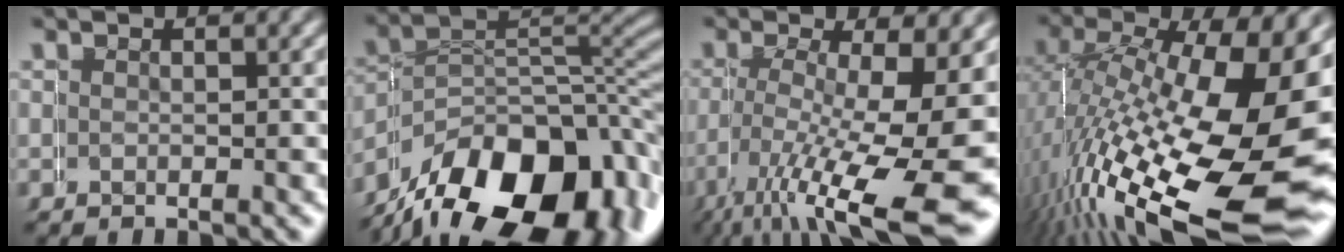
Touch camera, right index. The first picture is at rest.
{"total": 16.2, "force": [-7.1, 9.0, 11.4], "torque": [-0.164, -0.046, -0.084]}
{"total": 8.7, "force": [-2.0, 2.0, 8.3], "torque": [-0.141, -0.039, -0.003]}
{"total": 16.9, "force": [-3.5, 6.8, 15.1], "torque": [-0.262, -0.065, -0.006]}